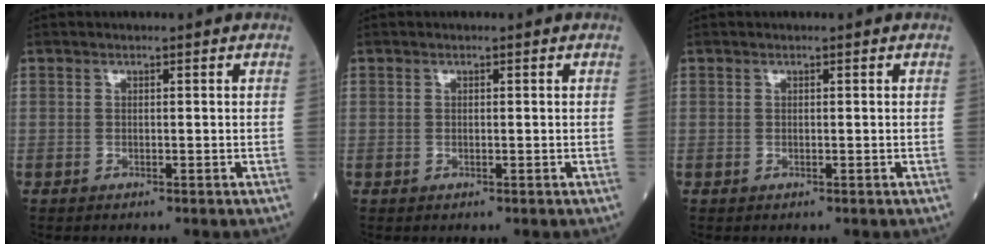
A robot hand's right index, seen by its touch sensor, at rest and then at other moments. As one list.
[{"total": 0.0}, {"total": 0.0}]